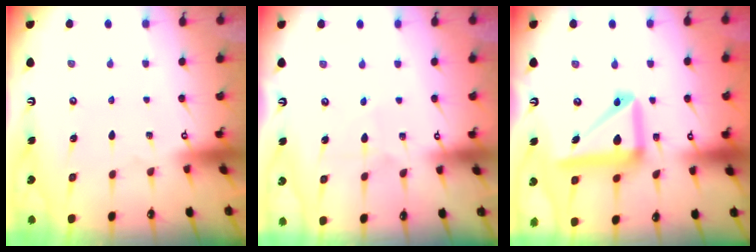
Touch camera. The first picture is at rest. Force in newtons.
{"total": 4.8, "press": 4.8, "slide": 0.3}
{"total": 15.5, "press": 15.3, "slide": 1.8}